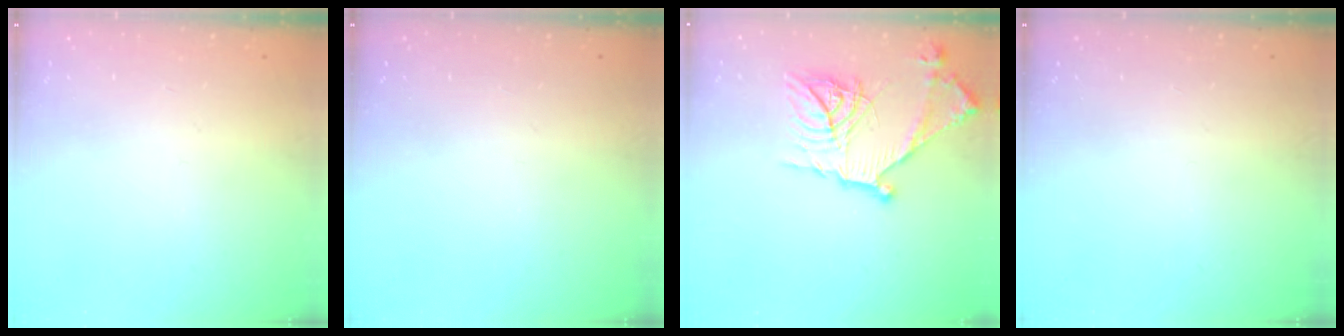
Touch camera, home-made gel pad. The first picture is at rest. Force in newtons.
{"total": 0.0}
{"total": 17.4, "press": 17.4, "slide": 0.5}
{"total": 0.0}